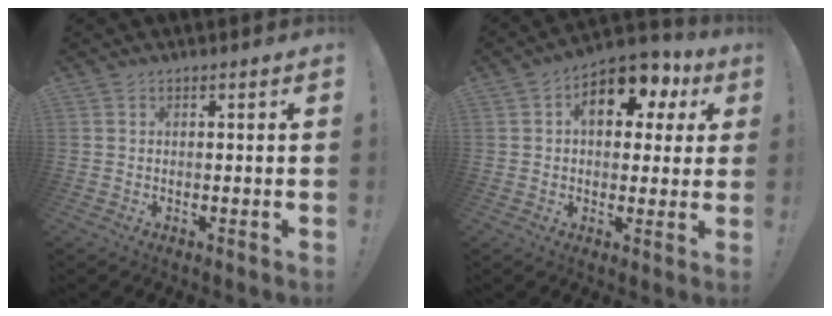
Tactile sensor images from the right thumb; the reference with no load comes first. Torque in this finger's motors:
{"motor_torque": [0.89, 2.56, 1.15, 0.29, 0.14]}